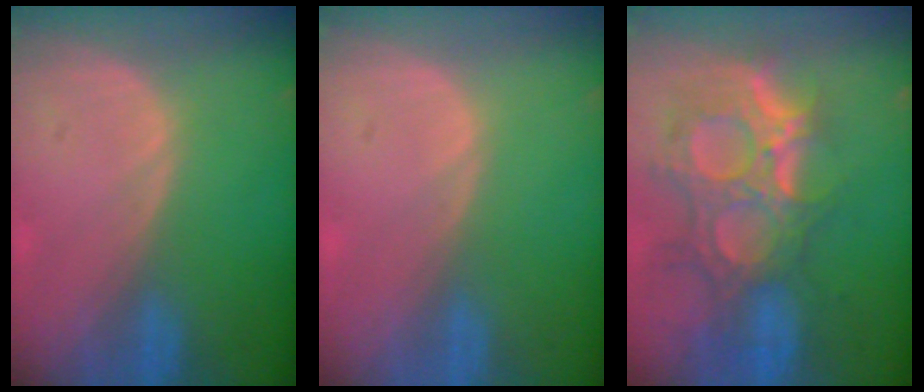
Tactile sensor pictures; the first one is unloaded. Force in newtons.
{"total": 0.0}
{"total": 12.5, "press": 10.9, "slide": 6.1}